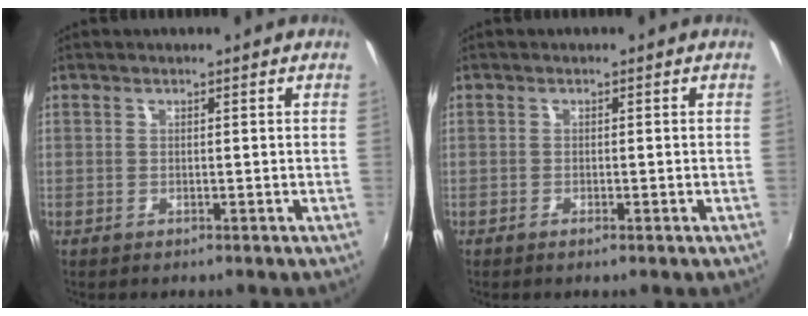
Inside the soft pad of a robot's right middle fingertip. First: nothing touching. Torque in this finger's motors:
{"motor_torque": [-0.23, -0.02, -0.06, -0.01]}